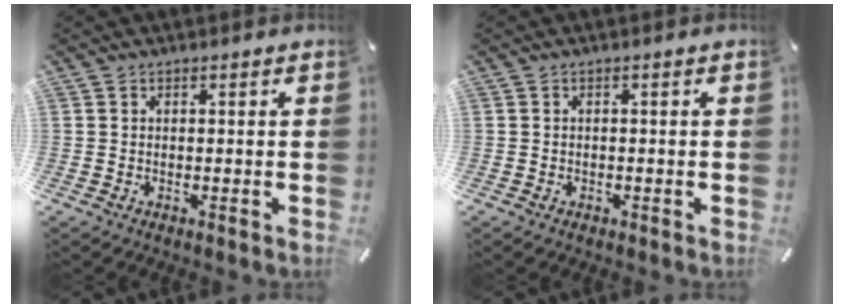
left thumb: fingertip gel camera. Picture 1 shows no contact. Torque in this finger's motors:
{"motor_torque": [-0.04, -0.05, 0.03, -0.07, 0.05]}